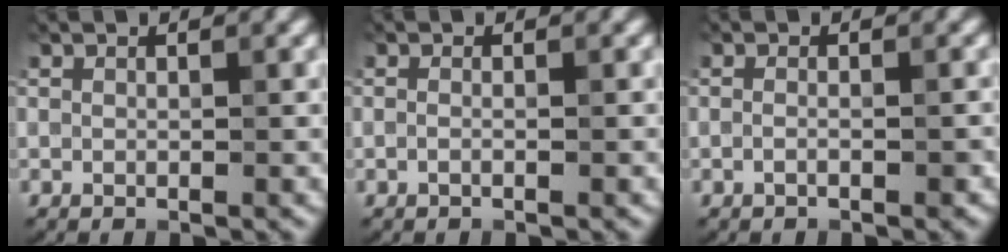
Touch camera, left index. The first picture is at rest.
{"total": 0.6, "force": [-0.3, 0.2, 0.5], "torque": [-0.015, -0.007, -0.010]}
{"total": 1.3, "force": [-0.7, 0.3, 1.0], "torque": [-0.021, -0.001, -0.015]}